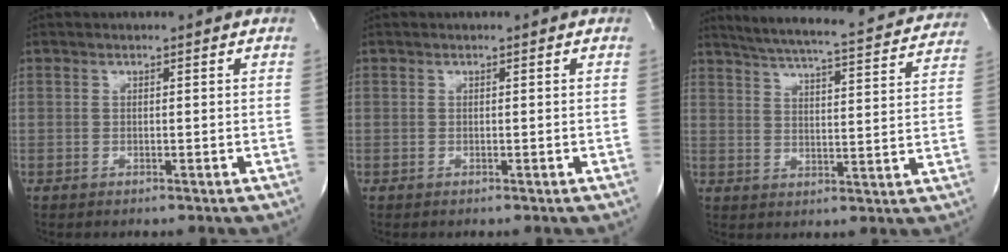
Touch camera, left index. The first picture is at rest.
{"total": 0.0}
{"total": 24.0, "force": [22.0, 2.5, 9.2], "torque": [-0.148, -0.031, 0.272]}